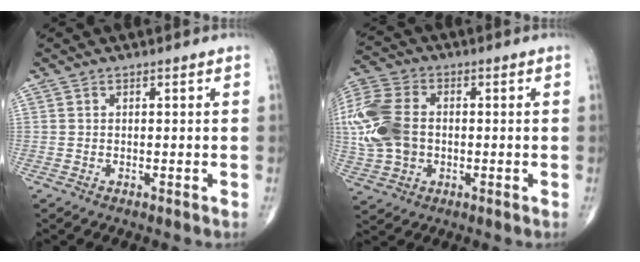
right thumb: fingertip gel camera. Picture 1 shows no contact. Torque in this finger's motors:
{"motor_torque": [0.26, 0.27, 0.87, 0.28, 0.24]}